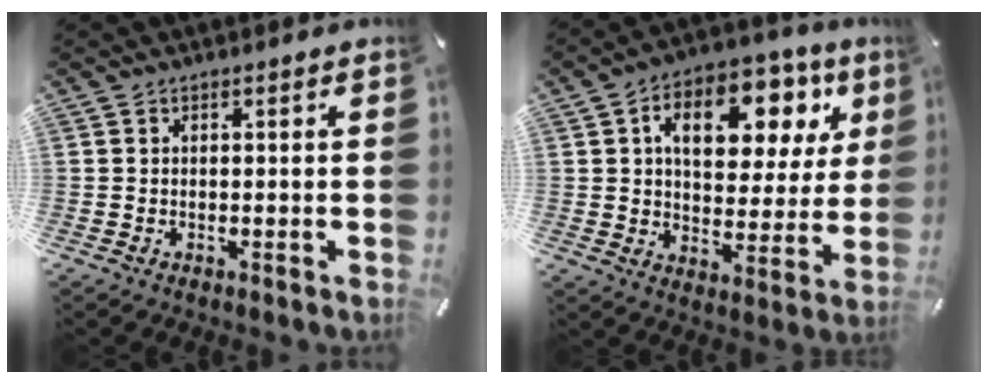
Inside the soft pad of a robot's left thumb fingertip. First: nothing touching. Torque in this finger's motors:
{"motor_torque": [2.50, 2.51, 1.63, -1.15, 0.16]}